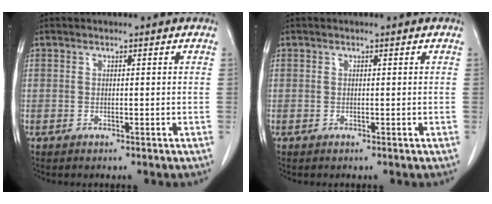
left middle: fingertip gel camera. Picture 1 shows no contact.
{"total": 0.0}